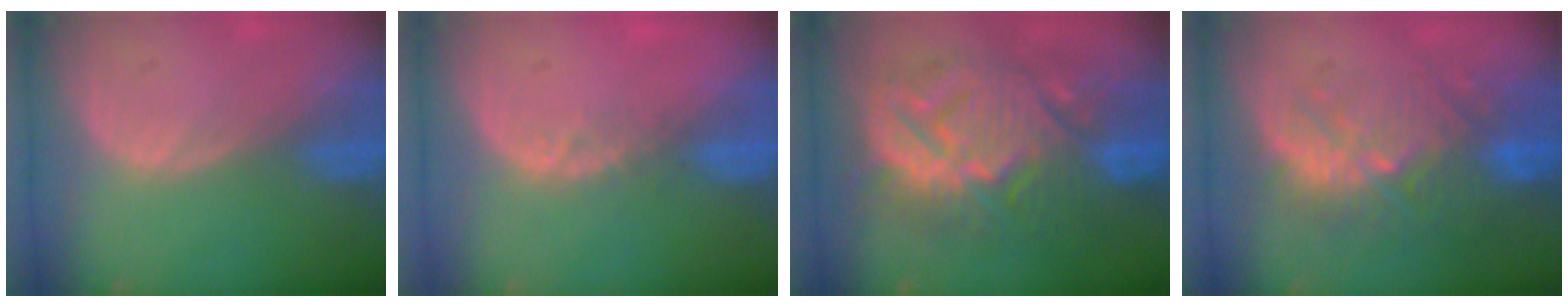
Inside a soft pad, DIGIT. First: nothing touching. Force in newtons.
{"total": 2.1, "press": 1.8, "slide": 1.1}
{"total": 13.9, "press": 13.8, "slide": 1.4}
{"total": 11.0, "press": 9.8, "slide": 5.0}